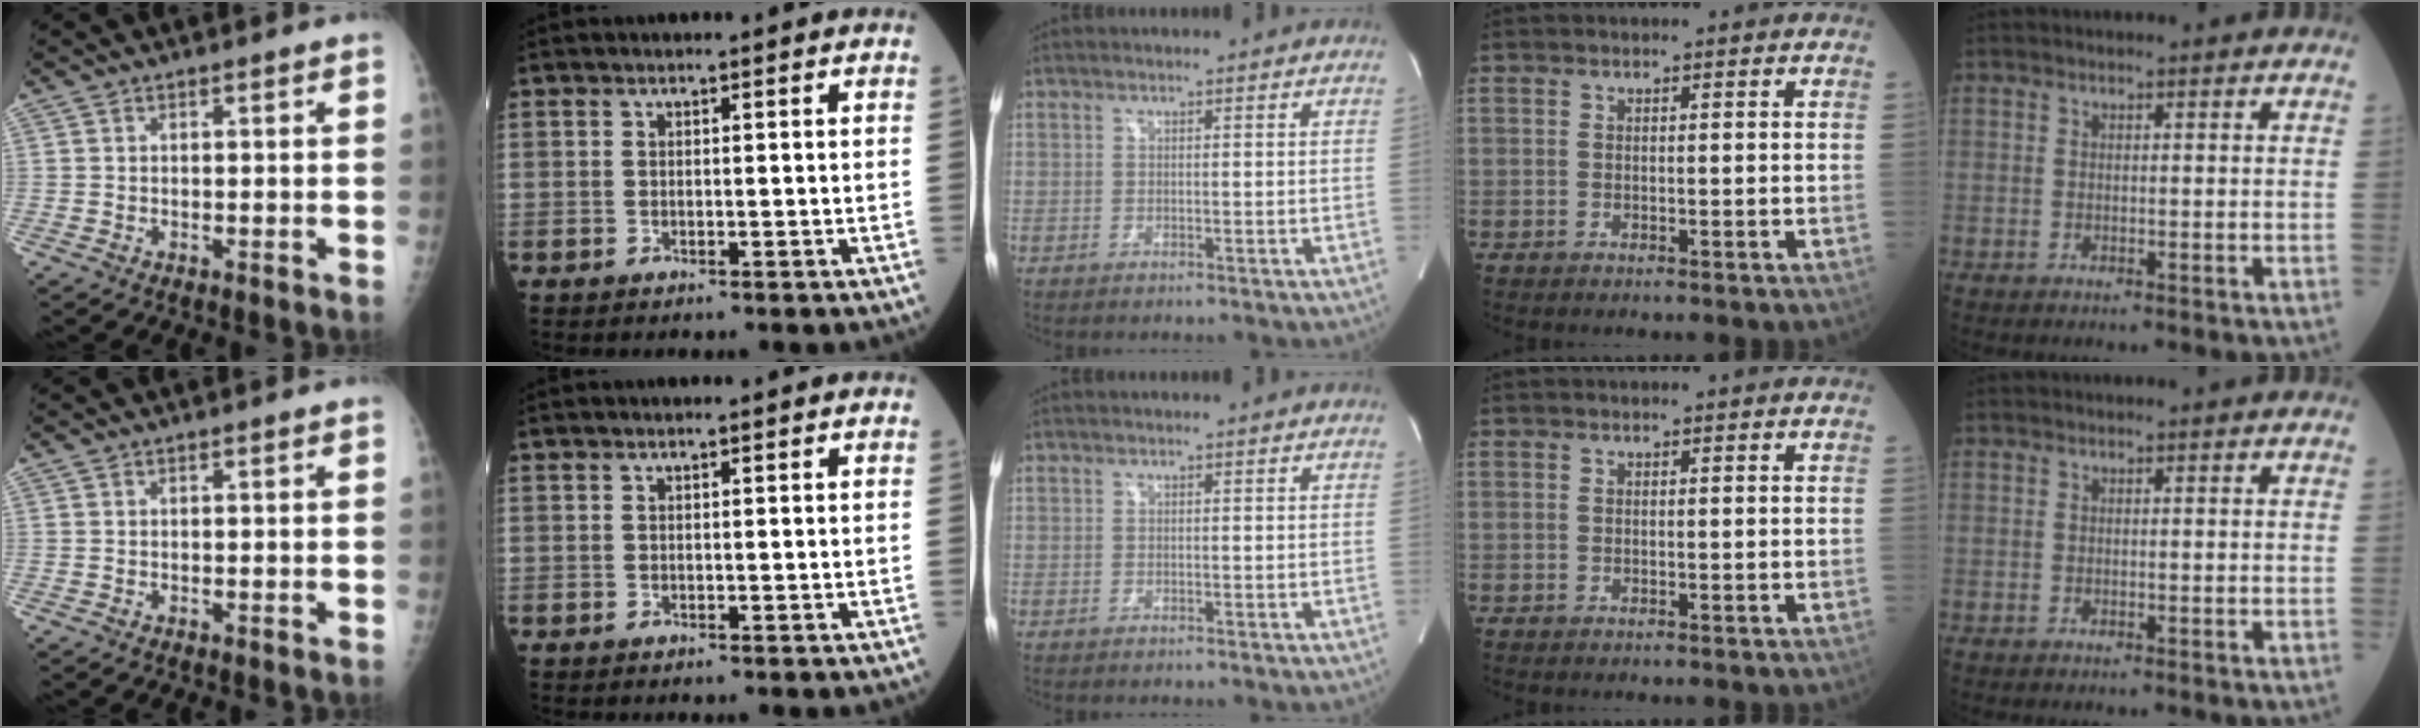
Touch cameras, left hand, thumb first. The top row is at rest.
{}